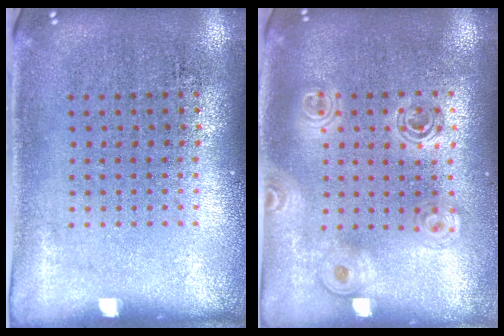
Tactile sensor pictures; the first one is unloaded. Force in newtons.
{"total": 1.7, "press": 1.4, "slide": 0.8}